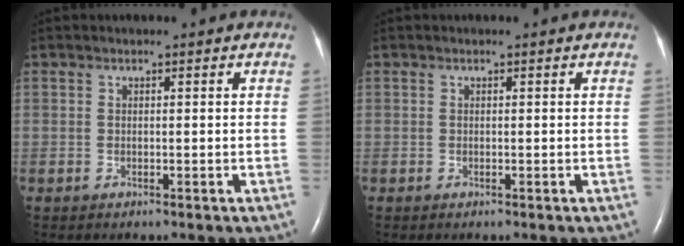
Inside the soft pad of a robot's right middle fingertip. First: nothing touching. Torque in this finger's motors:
{"motor_torque": [0.06, -0.12, 0.00, 0.00]}